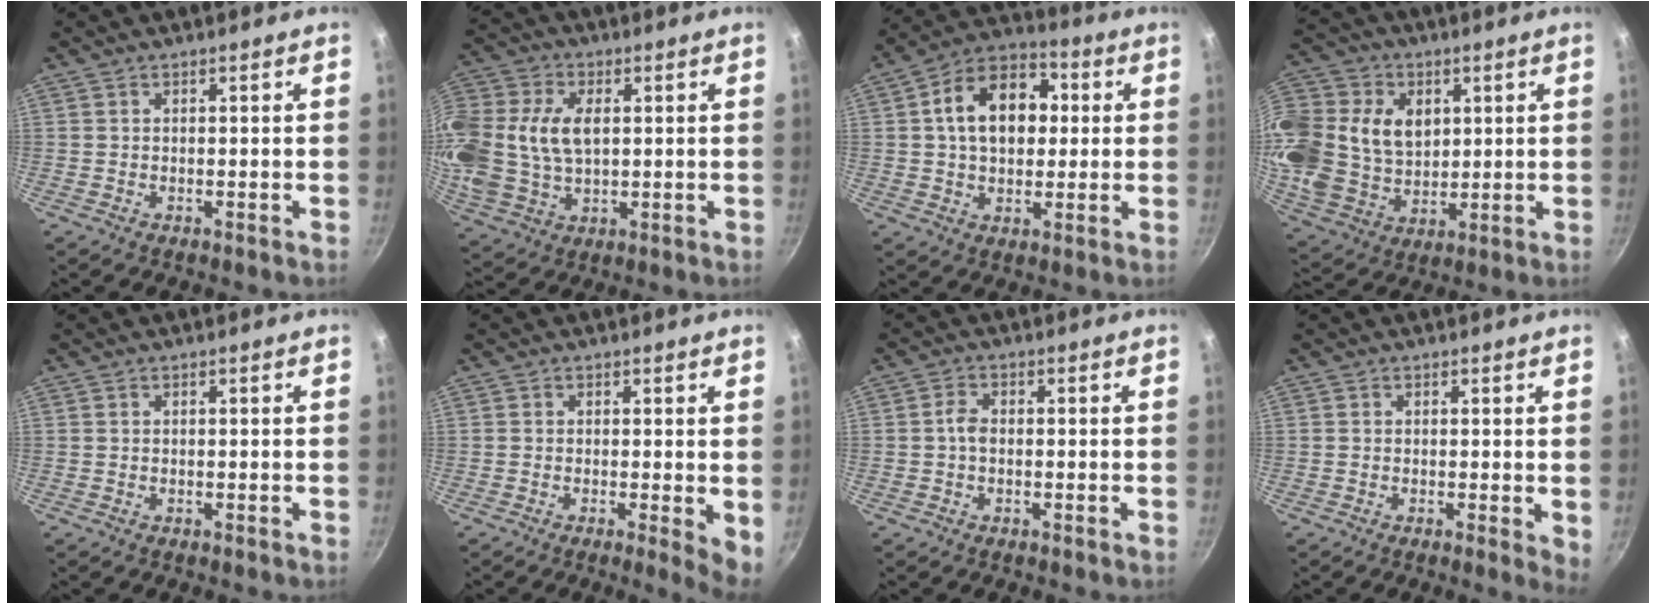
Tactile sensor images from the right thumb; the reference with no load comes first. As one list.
[{"total": 21.4, "force": [3.4, 15.0, 14.9], "torque": [-0.348, 0.029, 0.065]}, {"total": 15.2, "force": [2.3, 10.6, 10.7], "torque": [-0.134, 0.024, 0.020]}, {"total": 25.9, "force": [6.1, 20.1, 15.2], "torque": [-0.348, 0.020, 0.121]}, {"total": 0.0}, {"total": 4.3, "force": [-0.1, 1.1, 4.2], "torque": [-0.051, -0.010, -0.003]}, {"total": 2.4, "force": [-0.3, 1.6, 1.8], "torque": [-0.032, 0.012, -0.009]}, {"total": 2.8, "force": [0.2, 1.0, 2.6], "torque": [-0.028, -0.007, -0.001]}]